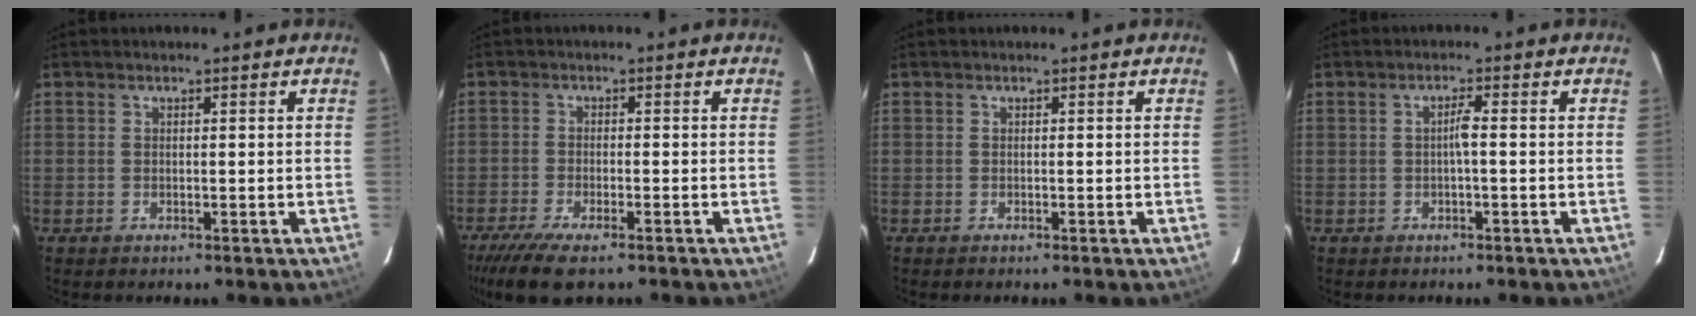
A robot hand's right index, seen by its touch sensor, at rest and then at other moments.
{"total": 9.1, "force": [-6.8, 2.1, 5.6], "torque": [-0.138, -0.036, -0.125]}
{"total": 0.0}
{"total": 1.8, "force": [-0.4, -0.1, 1.7], "torque": [-0.033, 0.005, -0.007]}